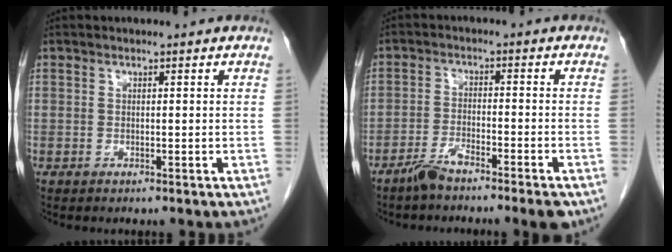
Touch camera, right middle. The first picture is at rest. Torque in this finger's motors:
{"motor_torque": [0.06, -0.05, 0.08, 0.03]}